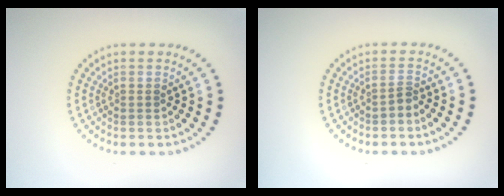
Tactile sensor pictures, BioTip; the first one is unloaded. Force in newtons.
{"total": 0.7, "press": 0.4, "slide": 0.6}